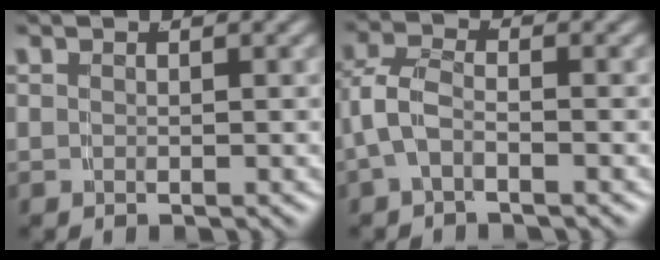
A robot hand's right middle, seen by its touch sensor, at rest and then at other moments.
{"total": 3.6, "force": [-0.9, 2.5, 2.5], "torque": [-0.070, -0.017, -0.011]}